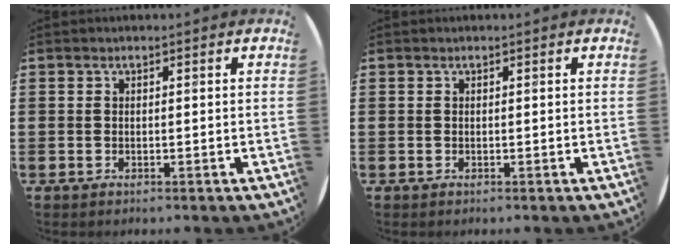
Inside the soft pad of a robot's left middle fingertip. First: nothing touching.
{"total": 0.0}